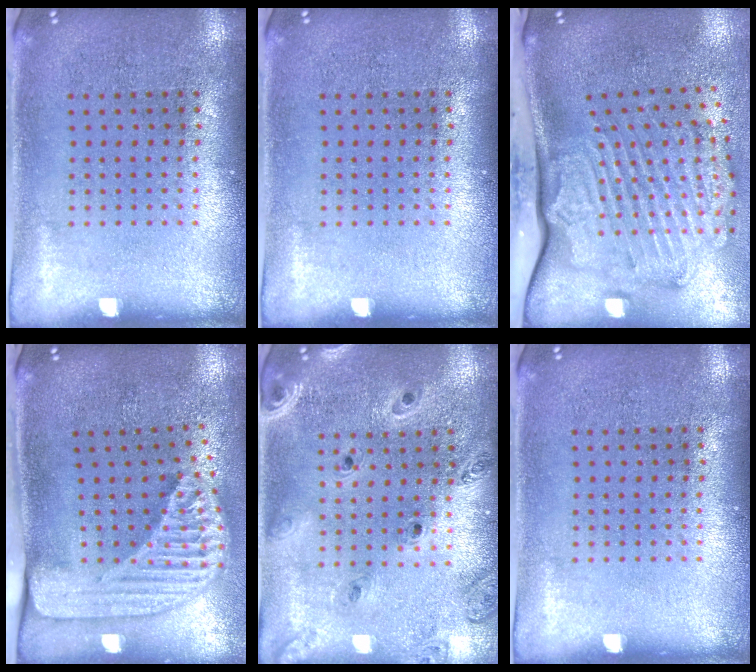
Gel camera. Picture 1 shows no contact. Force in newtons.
{"total": 0.0}
{"total": 2.8, "press": 2.2, "slide": 1.7}
{"total": 2.5, "press": 1.7, "slide": 1.7}
{"total": 1.3, "press": 1.3, "slide": 0.2}
{"total": 0.0}